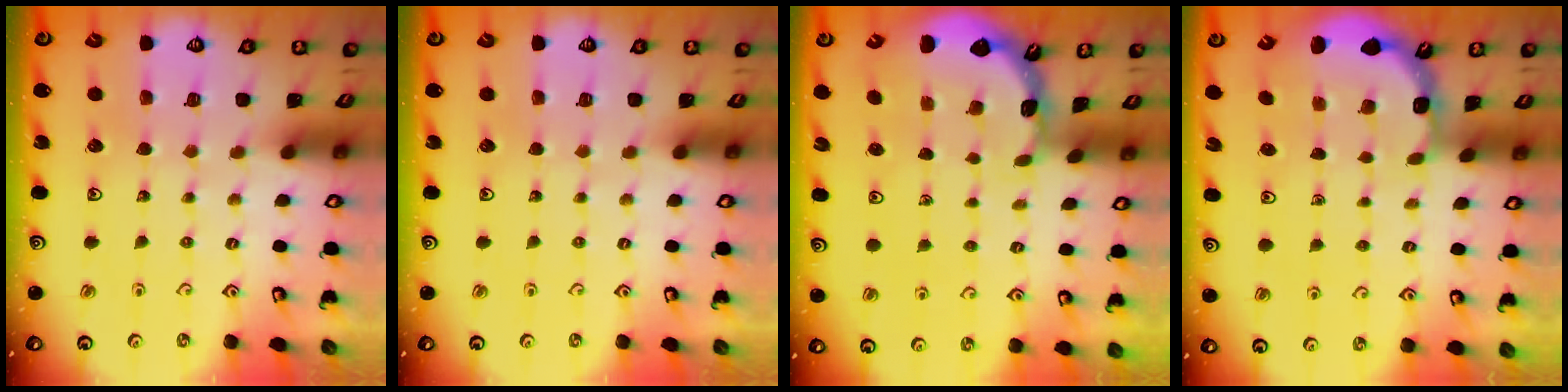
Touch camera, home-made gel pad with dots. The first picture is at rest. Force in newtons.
{"total": 0.0}
{"total": 1.8, "press": 1.8, "slide": 0.1}
{"total": 1.9, "press": 1.8, "slide": 0.6}